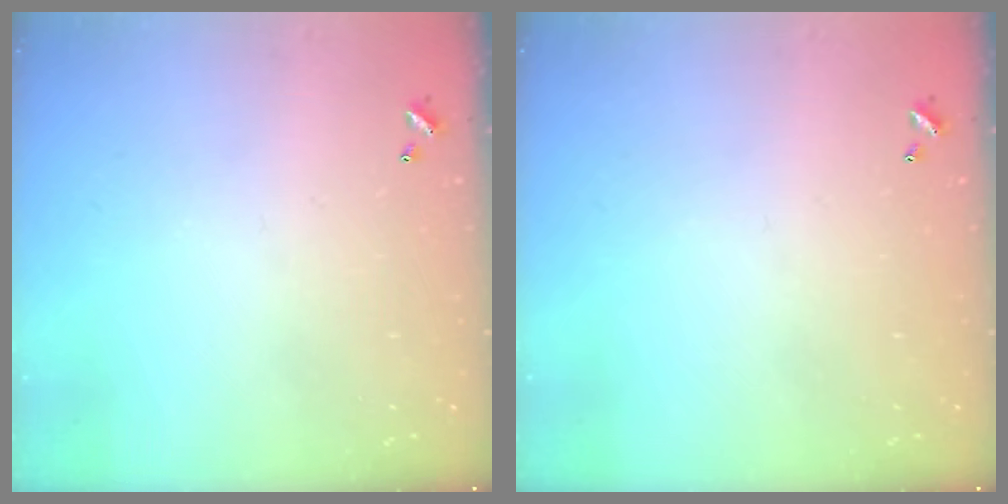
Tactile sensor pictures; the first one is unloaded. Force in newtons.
{"total": 0.0}